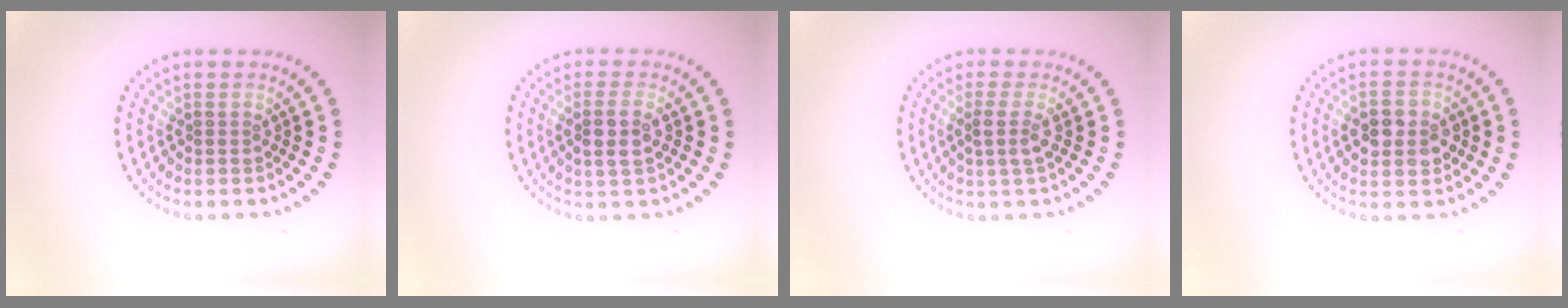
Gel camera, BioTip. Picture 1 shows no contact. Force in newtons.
{"total": 2.5, "press": 2.3, "slide": 0.9}
{"total": 1.9, "press": 1.4, "slide": 1.2}
{"total": 3.6, "press": 3.6, "slide": 0.1}